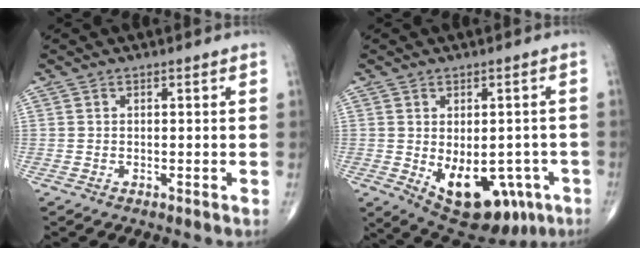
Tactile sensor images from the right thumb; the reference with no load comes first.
{"total": 15.2, "force": [-4.8, 9.0, 11.2], "torque": [-0.133, 0.006, -0.045]}